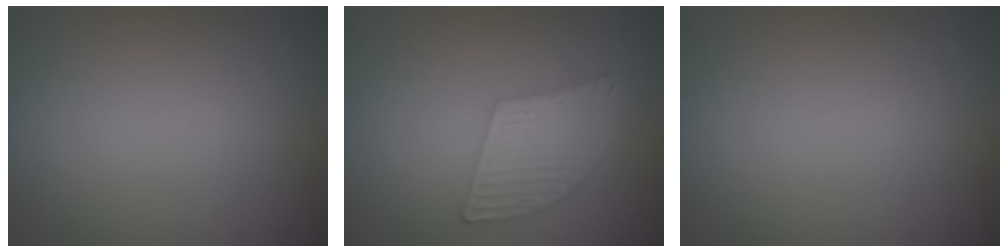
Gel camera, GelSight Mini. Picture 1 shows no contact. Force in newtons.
{"total": 5.3, "press": 3.9, "slide": 3.7}
{"total": 0.0}